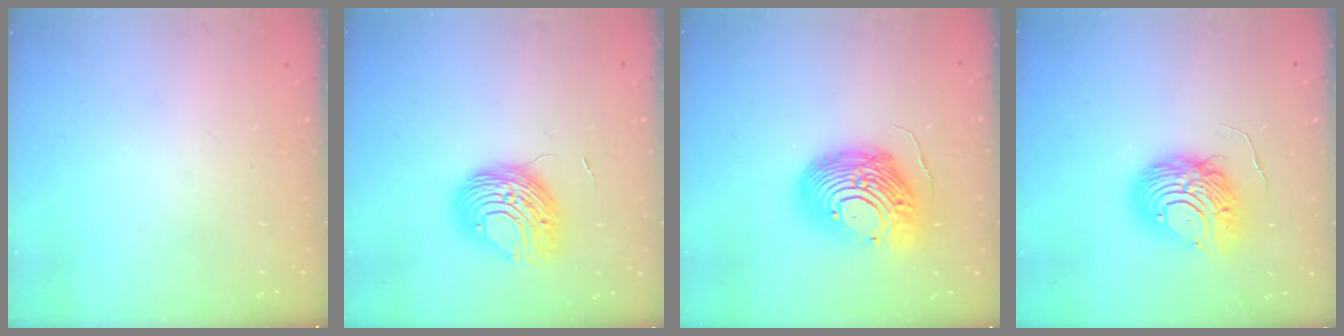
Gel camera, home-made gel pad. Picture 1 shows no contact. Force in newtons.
{"total": 9.5, "press": 9.5, "slide": 0.7}
{"total": 18.0, "press": 17.9, "slide": 1.9}
{"total": 10.2, "press": 10.2, "slide": 1.1}